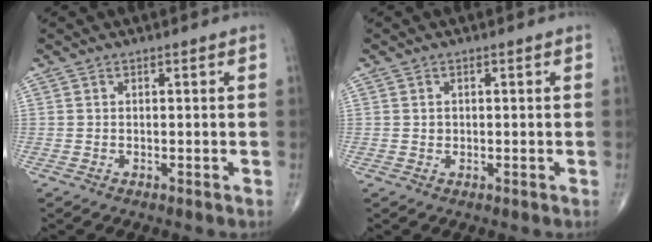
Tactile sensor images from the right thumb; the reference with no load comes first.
{"total": 0.9, "force": [0.1, 0.8, 0.4], "torque": [-0.006, 0.001, 0.003]}